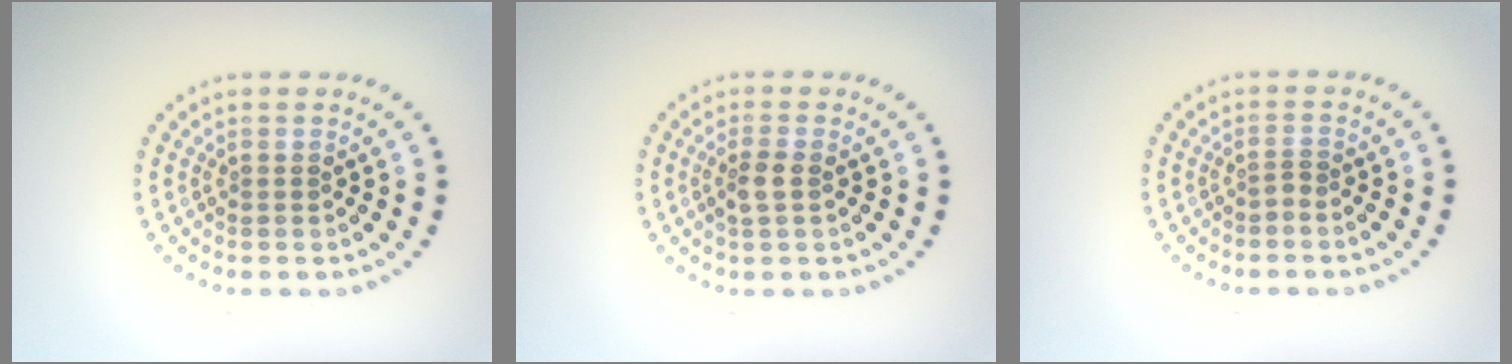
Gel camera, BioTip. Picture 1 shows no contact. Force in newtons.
{"total": 1.7, "press": 1.7, "slide": 0.4}
{"total": 0.5, "press": 0.2, "slide": 0.5}